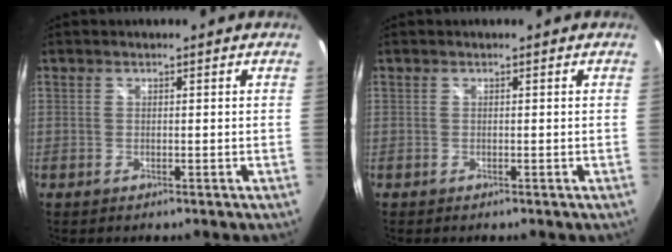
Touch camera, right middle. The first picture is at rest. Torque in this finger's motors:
{"motor_torque": [0.06, -0.11, 0.00, 0.00]}